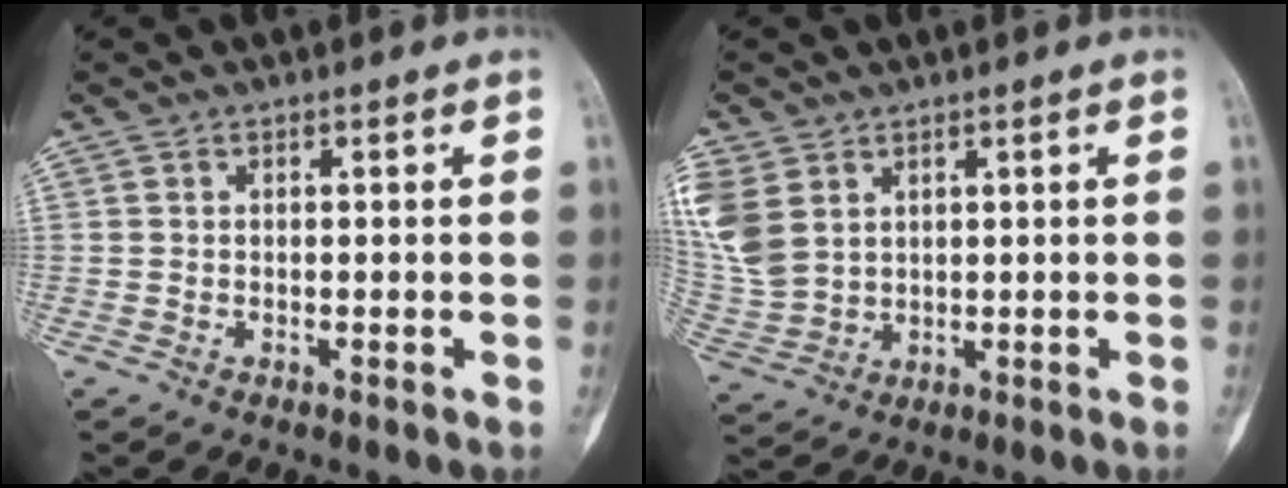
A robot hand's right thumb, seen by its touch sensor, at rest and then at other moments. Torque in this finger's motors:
{"motor_torque": [-0.77, 1.29, 0.59, 0.59, 0.13]}